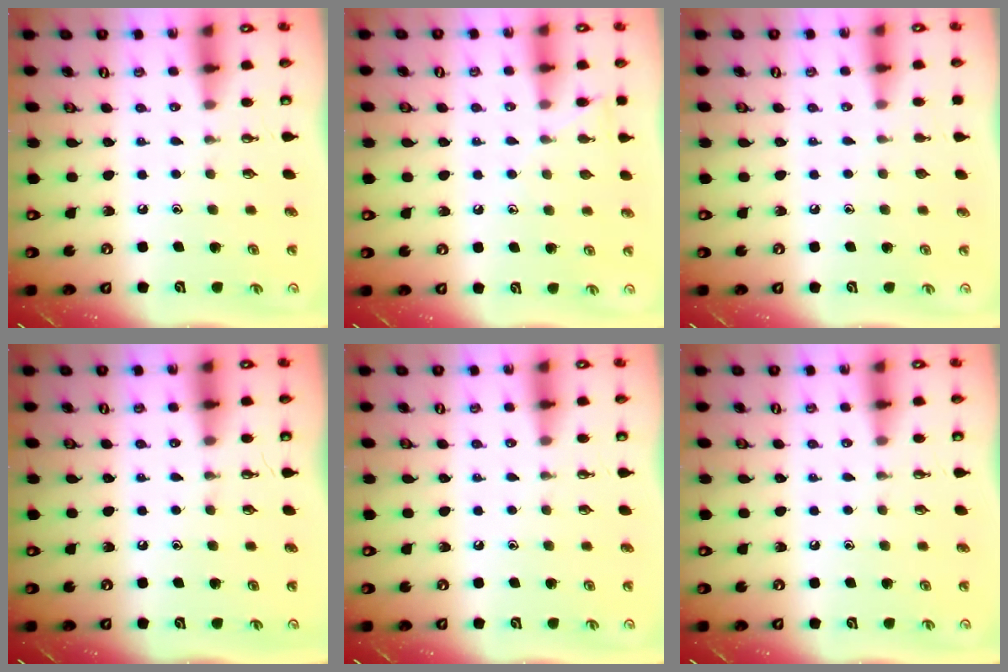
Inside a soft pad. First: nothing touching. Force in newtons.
{"total": 5.6, "press": 5.6, "slide": 0.6}
{"total": 0.5, "press": 0.5, "slide": 0.1}
{"total": 0.0}
{"total": 0.0}
{"total": 0.0}